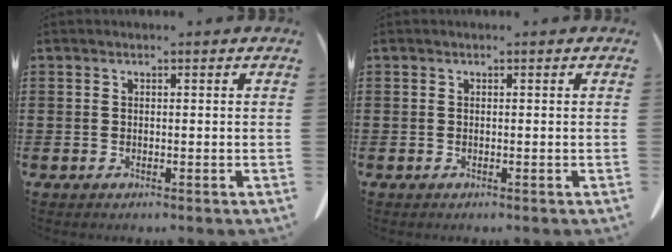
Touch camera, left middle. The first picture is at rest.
{"total": 0.0}